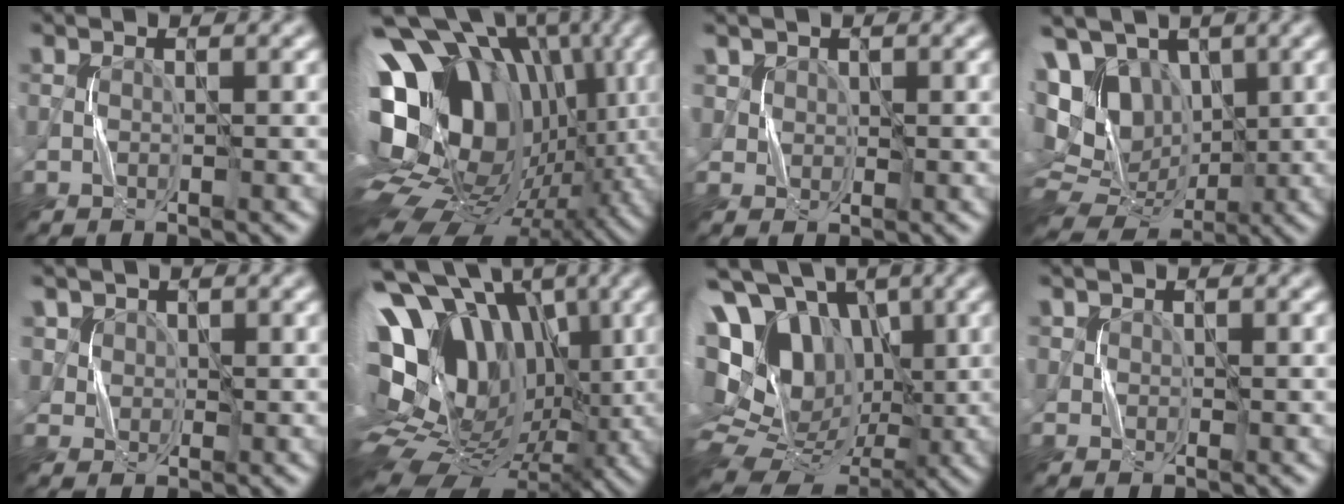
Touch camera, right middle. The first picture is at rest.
{"total": 21.0, "force": [2.3, 14.0, 15.5], "torque": [-0.280, 0.014, 0.041]}
{"total": 2.3, "force": [1.3, 1.8, 0.5], "torque": [-0.020, -0.009, 0.036]}
{"total": 15.2, "force": [3.7, 11.9, 8.7], "torque": [-0.182, 0.023, 0.052]}
{"total": 3.5, "force": [2.0, 2.7, 1.0], "torque": [-0.036, -0.009, 0.047]}
{"total": 18.9, "force": [3.6, 13.1, 13.1], "torque": [-0.248, 0.020, 0.089]}
{"total": 18.1, "force": [4.7, 13.8, 10.8], "torque": [-0.221, 0.041, 0.080]}
{"total": 0.9, "force": [0.5, 0.8, 0.2], "torque": [-0.002, -0.002, 0.009]}